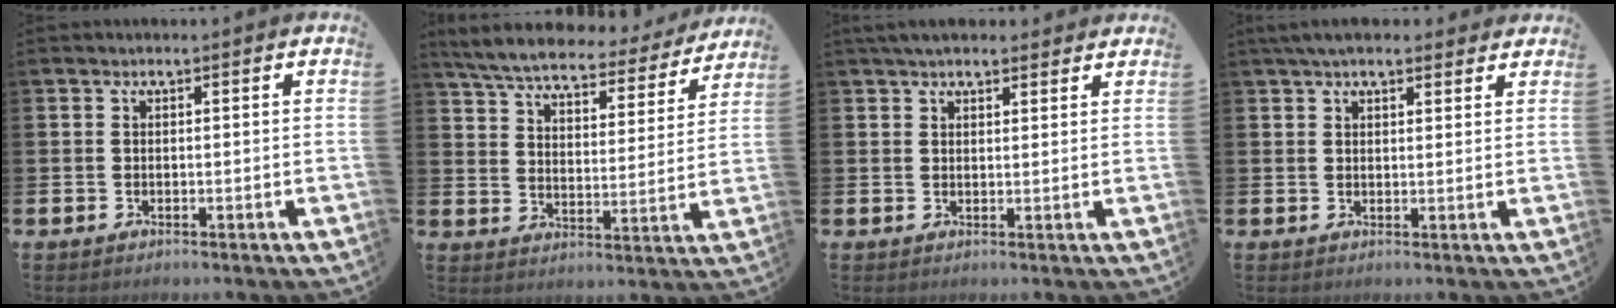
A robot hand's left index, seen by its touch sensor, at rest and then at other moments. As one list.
[{"total": 6.4, "force": [5.9, 1.2, 2.2], "torque": [-0.071, -0.039, 0.098]}, {"total": 3.5, "force": [3.1, 1.2, 1.0], "torque": [-0.021, -0.005, 0.057]}, {"total": 3.7, "force": [3.3, 1.1, 1.4], "torque": [-0.030, -0.005, 0.060]}]